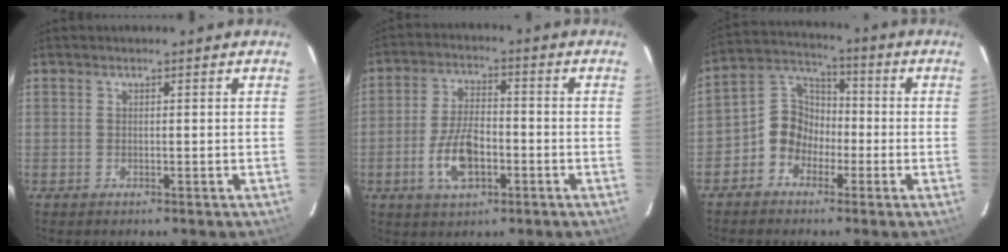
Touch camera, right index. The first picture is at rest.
{"total": 9.3, "force": [-3.3, 4.5, 7.4], "torque": [-0.152, 0.003, -0.056]}
{"total": 7.9, "force": [-3.4, 6.6, 2.6], "torque": [-0.053, 0.033, -0.069]}